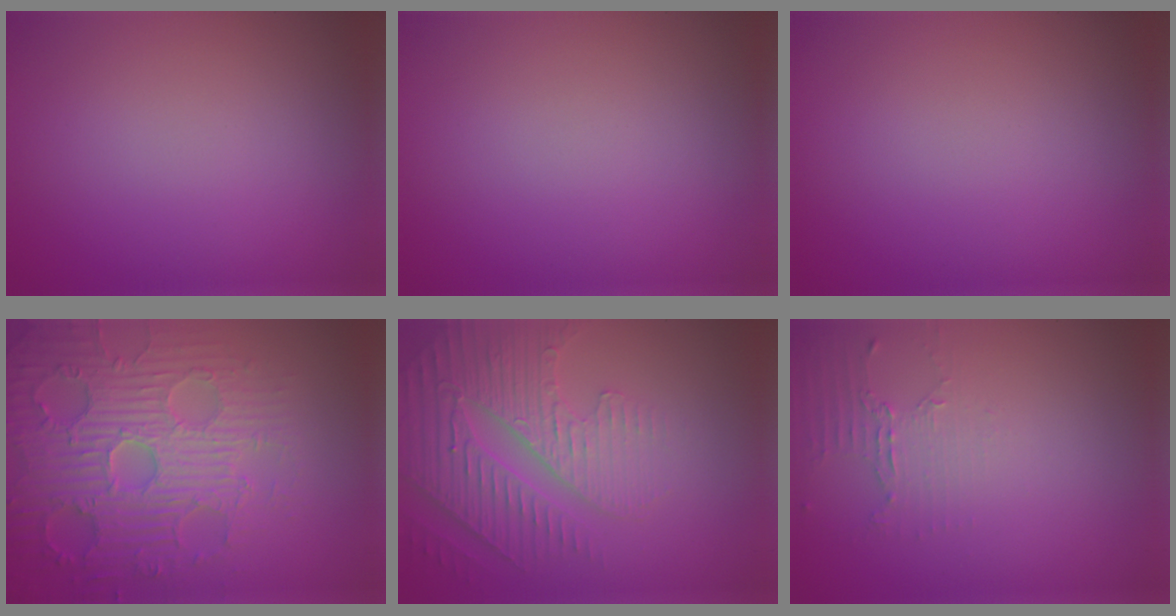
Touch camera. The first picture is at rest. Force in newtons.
{"total": 0.0}
{"total": 0.0}
{"total": 7.5, "press": 6.1, "slide": 4.3}
{"total": 4.9, "press": 4.5, "slide": 2.0}
{"total": 2.1, "press": 1.5, "slide": 1.4}